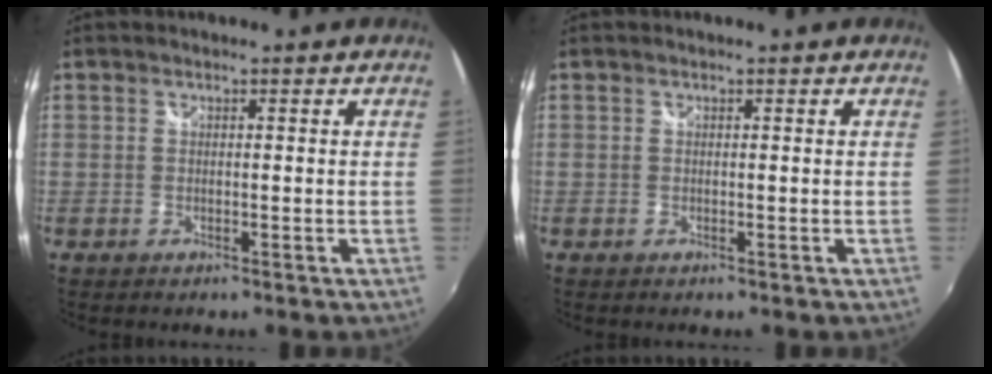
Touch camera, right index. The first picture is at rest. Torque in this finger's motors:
{"motor_torque": [0.02, 0.02, 0.00, 0.00]}